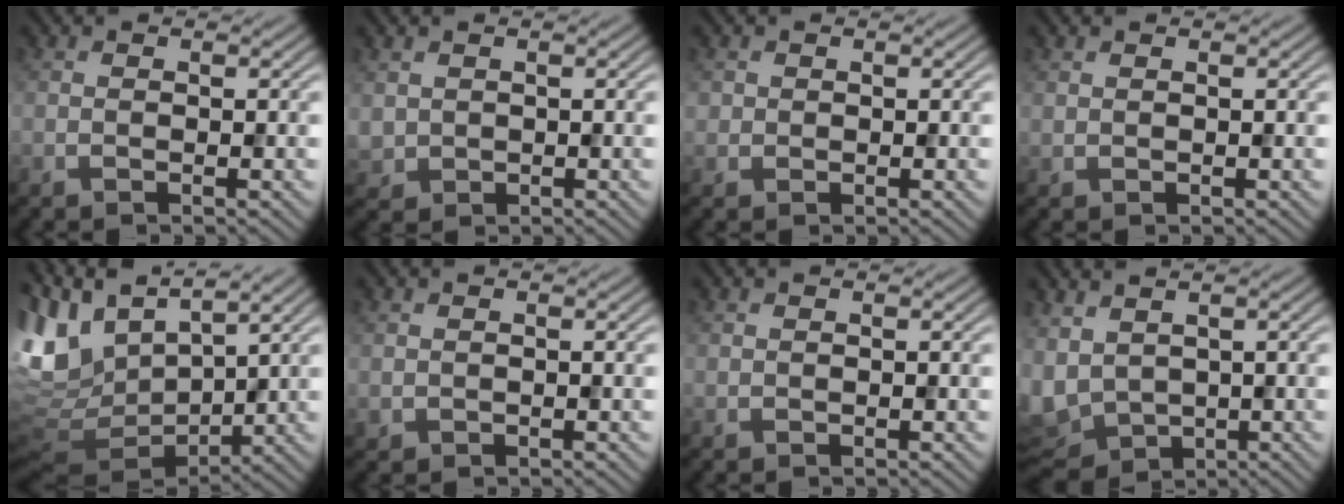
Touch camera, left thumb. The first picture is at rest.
{"total": 1.8, "force": [0.7, 1.6, 0.5], "torque": [-0.023, -0.006, 0.017]}
{"total": 1.0, "force": [0.3, 0.9, 0.1], "torque": [0.000, -0.004, 0.005]}
{"total": 0.6, "force": [0.5, 0.1, 0.1], "torque": [-0.007, -0.001, 0.015]}
{"total": 9.5, "force": [3.2, 5.1, 7.3], "torque": [-0.202, -0.002, 0.067]}
{"total": 0.6, "force": [0.3, 0.5, 0.1], "torque": [-0.005, -0.004, 0.010]}
{"total": 0.0}
{"total": 7.5, "force": [1.0, 4.8, 5.7], "torque": [-0.165, -0.010, 0.022]}